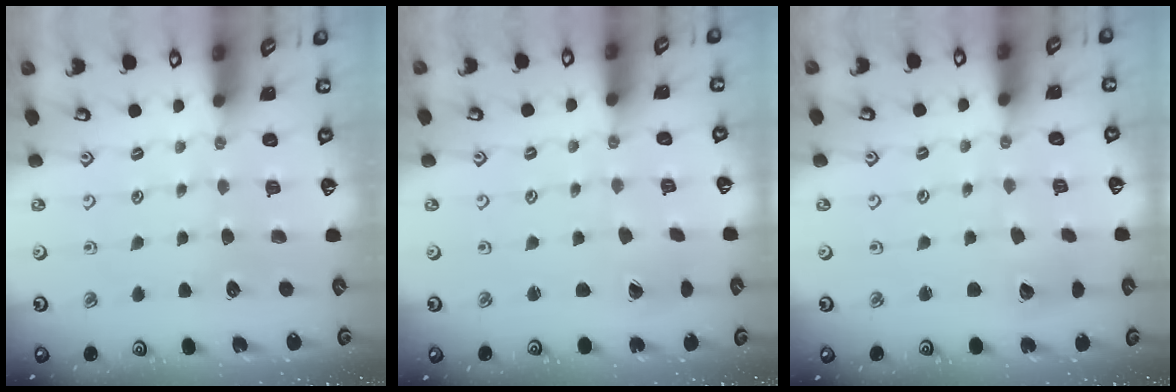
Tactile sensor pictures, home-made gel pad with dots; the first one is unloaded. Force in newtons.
{"total": 0.7, "press": 0.7, "slide": 0.1}
{"total": 2.8, "press": 2.8, "slide": 0.3}